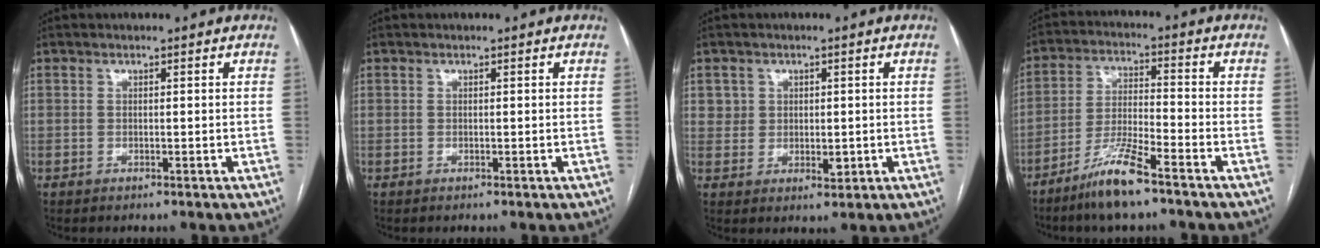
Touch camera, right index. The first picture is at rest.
{"total": 0.0}
{"total": 3.5, "force": [0.7, 3.2, 1.2], "torque": [-0.013, -0.001, 0.014]}
{"total": 8.9, "force": [-6.4, 0.5, 6.2], "torque": [-0.127, -0.018, -0.126]}